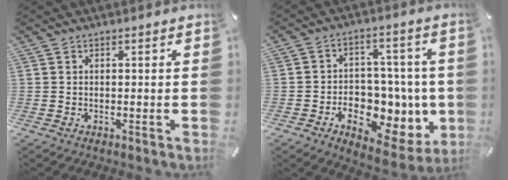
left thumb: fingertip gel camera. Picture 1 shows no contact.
{"total": 13.3, "force": [-3.3, 9.3, 8.9], "torque": [-0.117, 0.004, -0.043]}